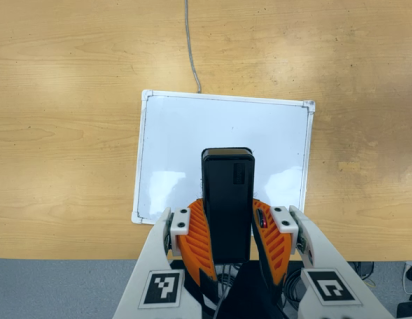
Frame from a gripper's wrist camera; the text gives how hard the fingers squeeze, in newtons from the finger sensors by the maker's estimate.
{"total": 8.4, "left": 6.6, "right": 10.2}